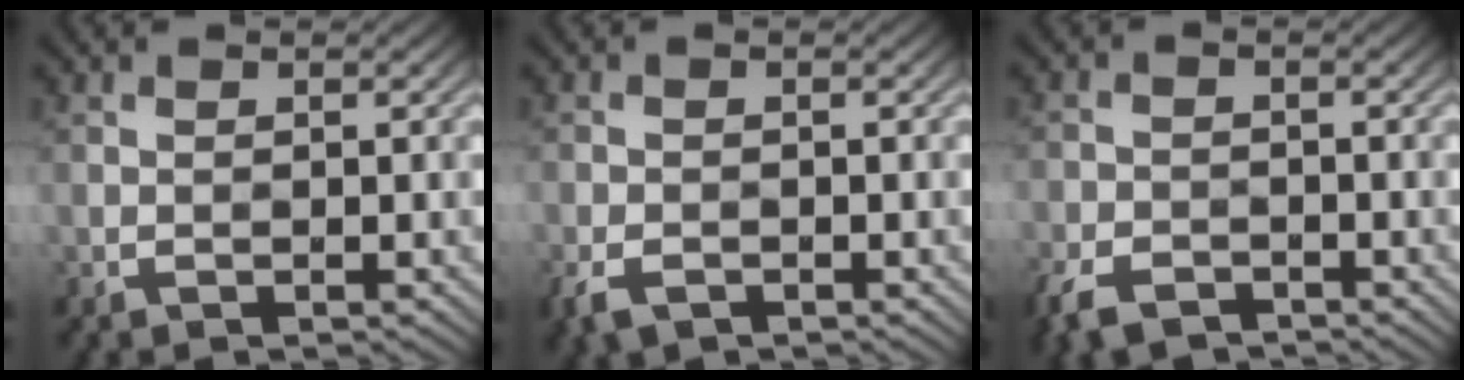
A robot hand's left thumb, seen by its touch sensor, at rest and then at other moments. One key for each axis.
{"total": 3.4, "fx": -1.5, "fy": 2.0, "fz": 2.3, "tx": -0.042, "ty": -0.009, "tz": -0.034}
{"total": 5.9, "fx": -3.6, "fy": 3.1, "fz": 3.4, "tx": -0.068, "ty": -0.013, "tz": -0.072}